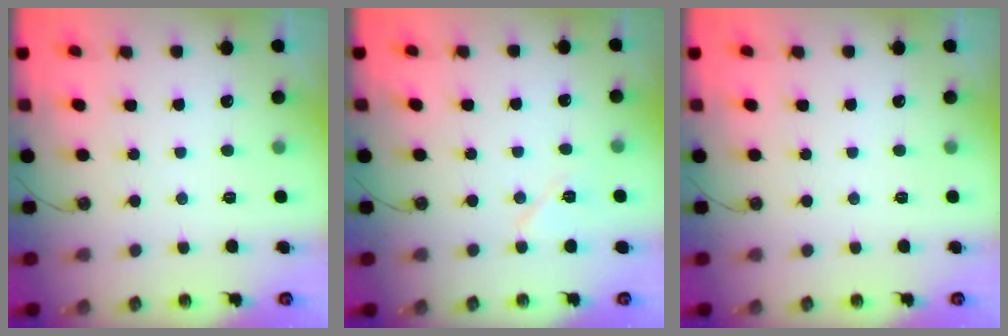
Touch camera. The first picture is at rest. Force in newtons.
{"total": 8.3, "press": 4.5, "slide": 6.9}
{"total": 0.0}